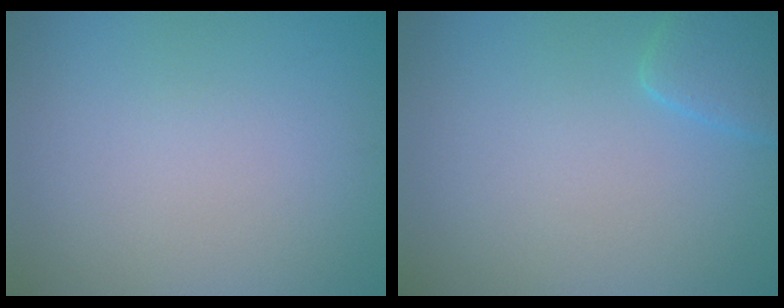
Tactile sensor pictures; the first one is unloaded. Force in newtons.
{"total": 2.5, "press": 2.5, "slide": 0.3}